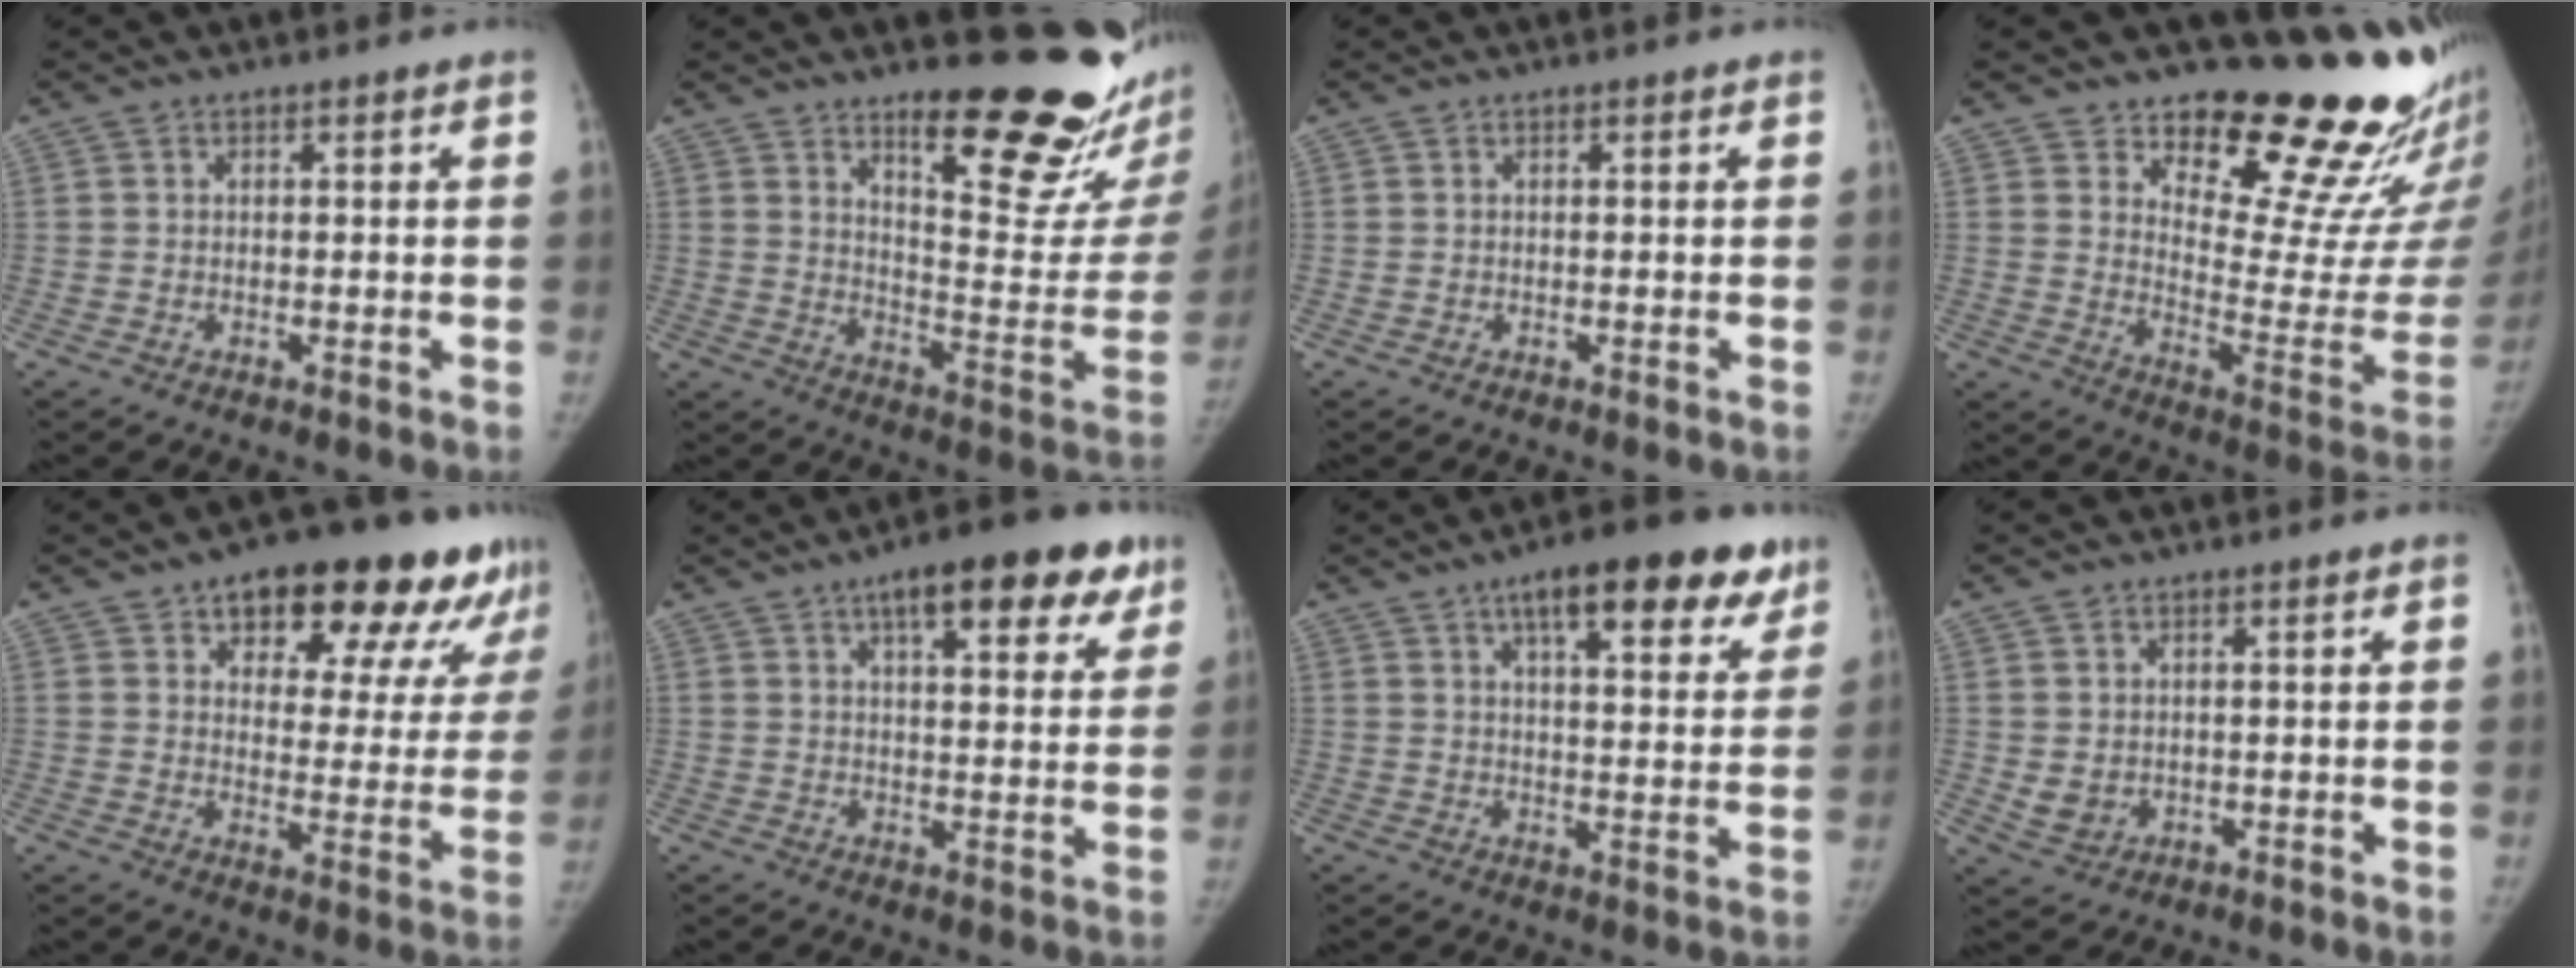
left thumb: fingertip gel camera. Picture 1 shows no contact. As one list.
[{"total": 22.4, "force": [15.9, 5.9, 14.7], "torque": [-0.163, -0.134, 0.224]}, {"total": 0.0}, {"total": 21.9, "force": [18.5, 7.4, 9.1], "torque": [-0.062, -0.170, 0.244]}, {"total": 22.6, "force": [14.4, 10.0, 14.2], "torque": [-0.140, -0.039, 0.192]}, {"total": 16.0, "force": [8.9, 6.2, 11.8], "torque": [-0.121, -0.017, 0.118]}, {"total": 17.2, "force": [10.0, 6.2, 12.5], "torque": [-0.135, -0.025, 0.139]}, {"total": 3.4, "force": [0.0, 2.9, 1.7], "torque": [-0.023, -0.005, 0.013]}]